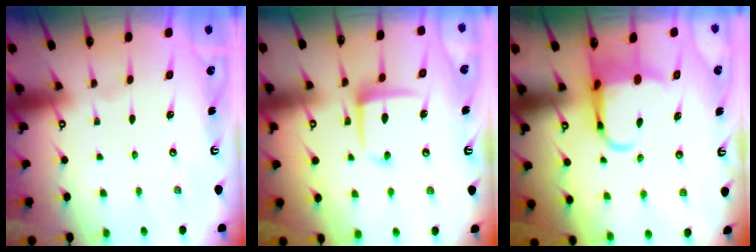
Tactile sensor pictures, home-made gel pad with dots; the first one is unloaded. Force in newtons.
{"total": 7.7, "press": 7.7, "slide": 0.5}
{"total": 7.6, "press": 7.4, "slide": 1.5}